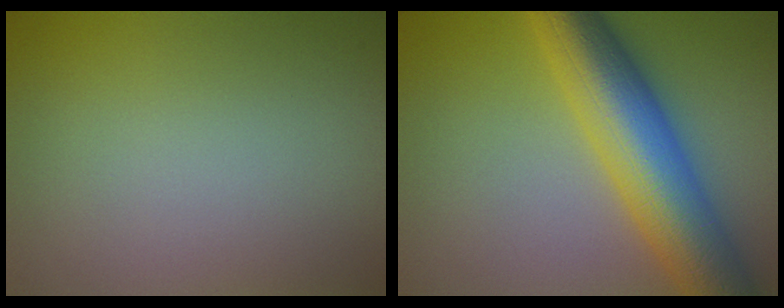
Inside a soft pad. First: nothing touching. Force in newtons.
{"total": 10.8, "press": 10.8, "slide": 0.2}